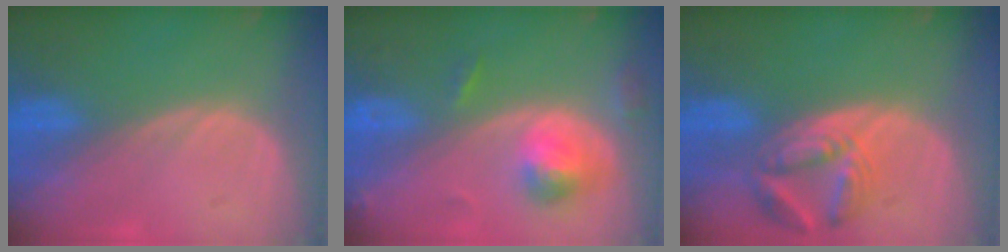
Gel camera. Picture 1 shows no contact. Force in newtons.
{"total": 5.4, "press": 4.9, "slide": 2.3}
{"total": 7.4, "press": 6.6, "slide": 3.5}